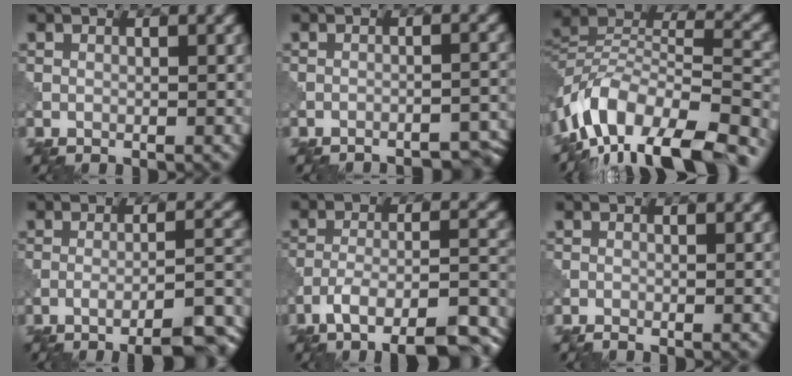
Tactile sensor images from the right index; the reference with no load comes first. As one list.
[{"total": 5.2, "force": [-4.8, 0.9, 1.6], "torque": [-0.014, 0.018, -0.057]}, {"total": 14.4, "force": [-10.2, 5.8, 8.3], "torque": [-0.174, 0.019, -0.173]}, {"total": 9.3, "force": [-6.4, 1.9, 6.5], "torque": [-0.077, 0.008, -0.074]}, {"total": 12.2, "force": [-9.3, 3.2, 7.2], "torque": [-0.105, -0.002, -0.127]}, {"total": 0.6, "force": [-0.6, 0.0, 0.2], "torque": [-0.001, -0.002, -0.015]}]